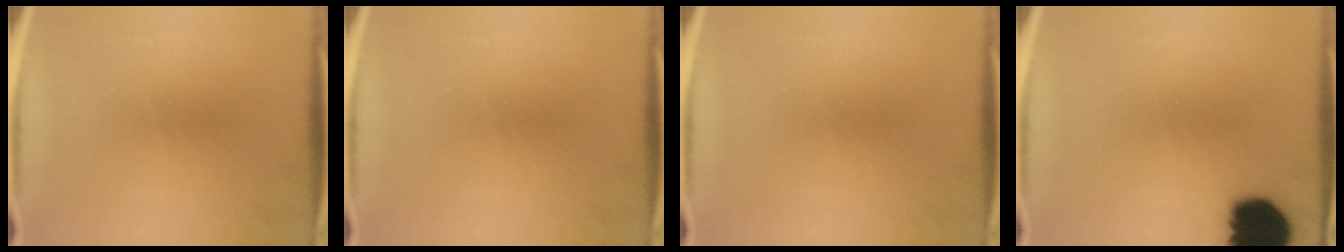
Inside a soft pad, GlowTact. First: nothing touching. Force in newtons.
{"total": 0.0}
{"total": 0.0}
{"total": 13.4}